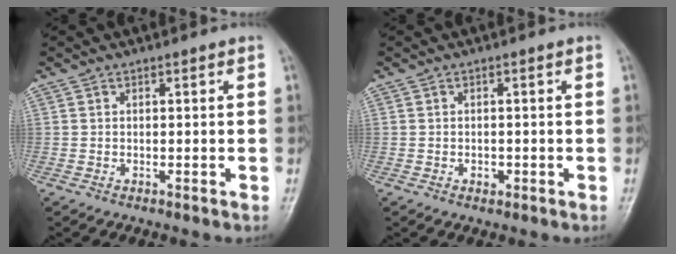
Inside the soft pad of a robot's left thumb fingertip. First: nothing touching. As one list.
[{"total": 1.2, "force": [-0.4, 0.9, 0.7], "torque": [-0.007, 0.002, -0.005]}]